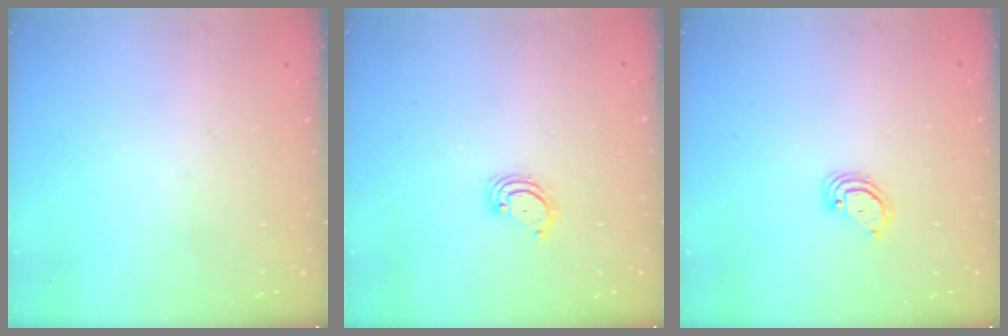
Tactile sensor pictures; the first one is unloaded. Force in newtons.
{"total": 3.1, "press": 3.1, "slide": 0.3}
{"total": 3.6, "press": 3.6, "slide": 0.3}